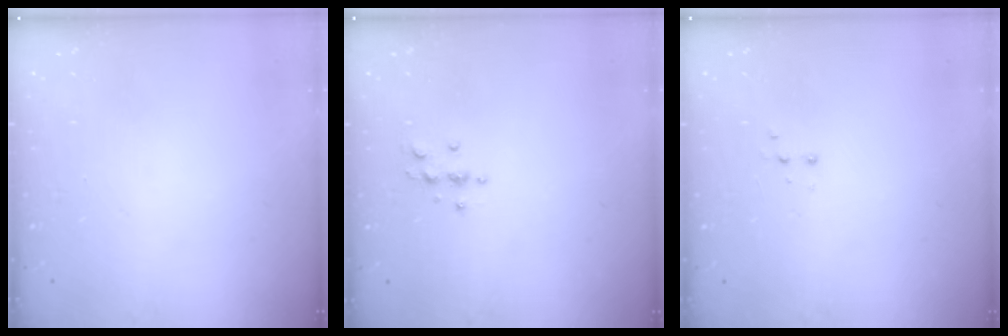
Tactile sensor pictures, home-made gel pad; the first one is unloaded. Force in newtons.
{"total": 3.2, "press": 3.2, "slide": 0.5}
{"total": 3.3, "press": 3.2, "slide": 0.7}